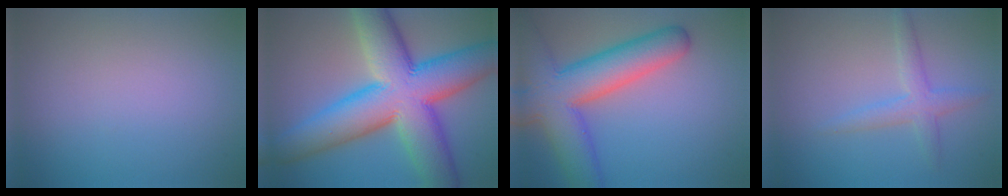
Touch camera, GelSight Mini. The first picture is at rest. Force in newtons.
{"total": 14.0, "press": 14.0, "slide": 0.5}
{"total": 9.6, "press": 9.6, "slide": 0.6}
{"total": 2.4, "press": 2.4, "slide": 0.1}